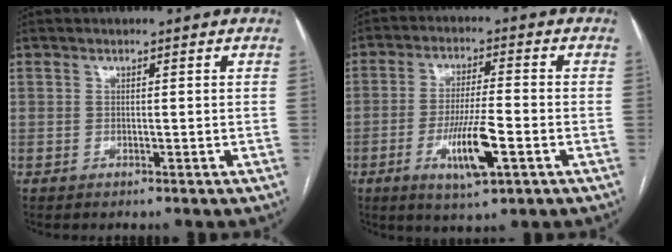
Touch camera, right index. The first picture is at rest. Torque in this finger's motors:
{"motor_torque": [1.85, -0.29, 0.92, 0.21]}